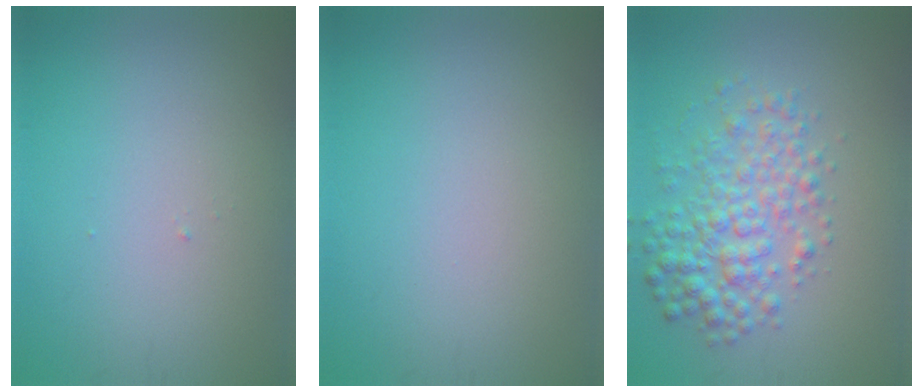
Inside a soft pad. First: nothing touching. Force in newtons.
{"total": 0.0}
{"total": 4.8, "press": 4.8, "slide": 0.0}